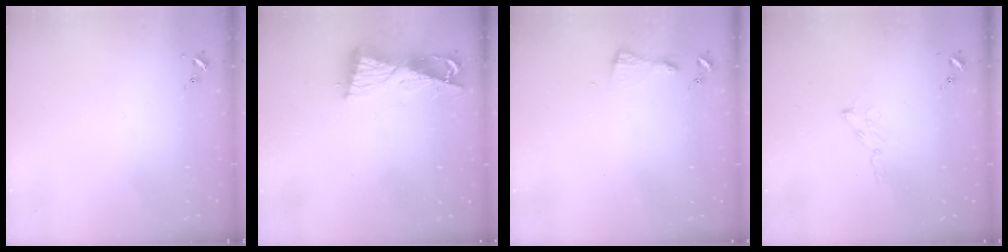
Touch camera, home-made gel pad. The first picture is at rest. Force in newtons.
{"total": 9.5, "press": 9.4, "slide": 0.8}
{"total": 3.9, "press": 3.9, "slide": 0.4}
{"total": 3.9, "press": 3.8, "slide": 0.5}